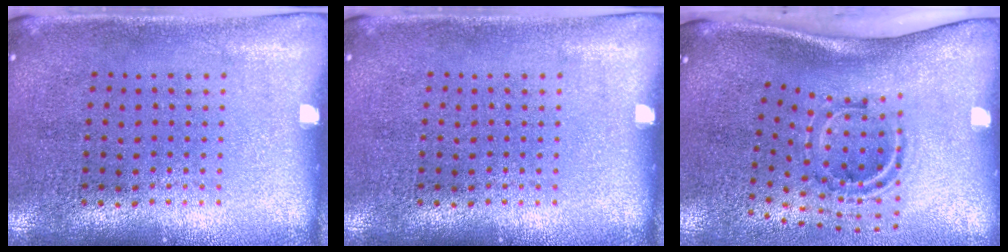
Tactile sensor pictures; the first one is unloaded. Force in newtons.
{"total": 0.0}
{"total": 2.1, "press": 1.2, "slide": 1.8}